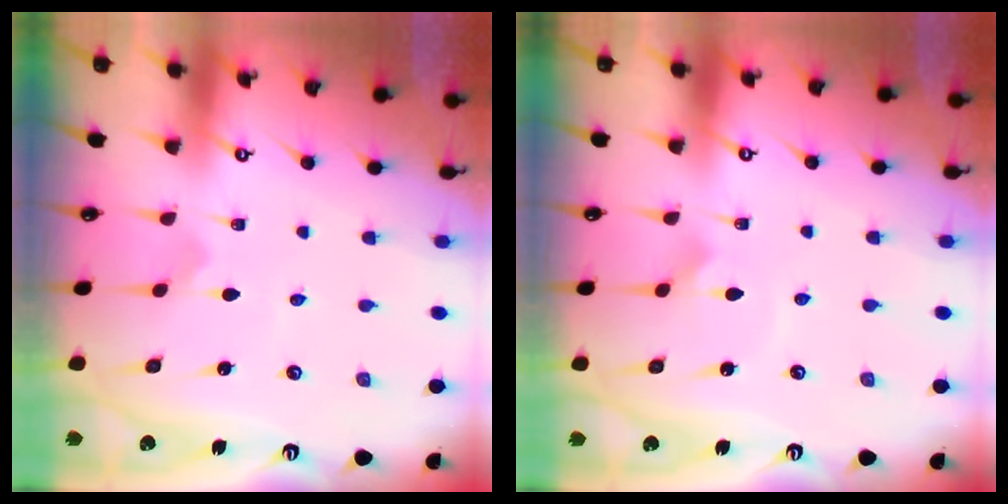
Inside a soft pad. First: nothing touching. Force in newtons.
{"total": 2.0, "press": 2.0, "slide": 0.1}